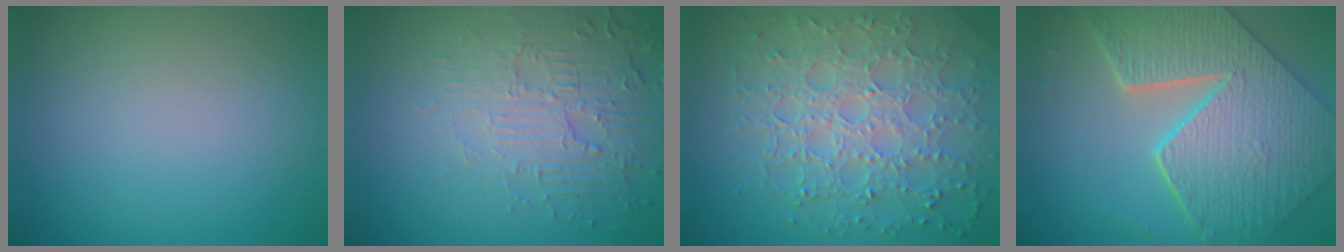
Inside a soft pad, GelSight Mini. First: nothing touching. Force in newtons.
{"total": 4.5, "press": 3.3, "slide": 3.1}
{"total": 7.6, "press": 5.6, "slide": 5.1}
{"total": 9.1, "press": 6.7, "slide": 6.2}